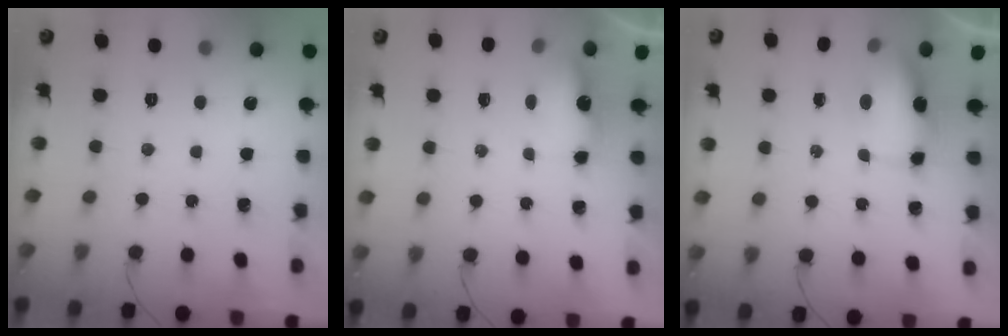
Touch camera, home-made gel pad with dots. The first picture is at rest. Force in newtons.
{"total": 6.2, "press": 6.1, "slide": 0.8}
{"total": 8.5, "press": 8.5, "slide": 0.6}